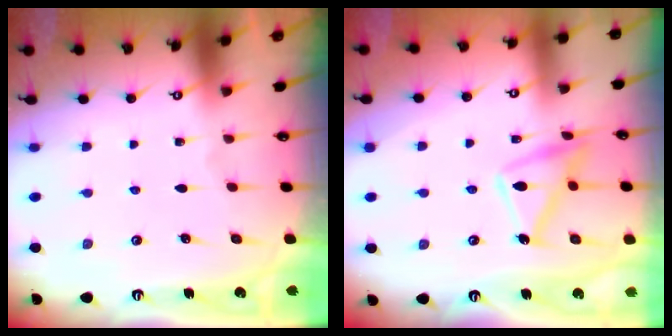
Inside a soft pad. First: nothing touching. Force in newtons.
{"total": 13.7, "press": 13.6, "slide": 1.1}